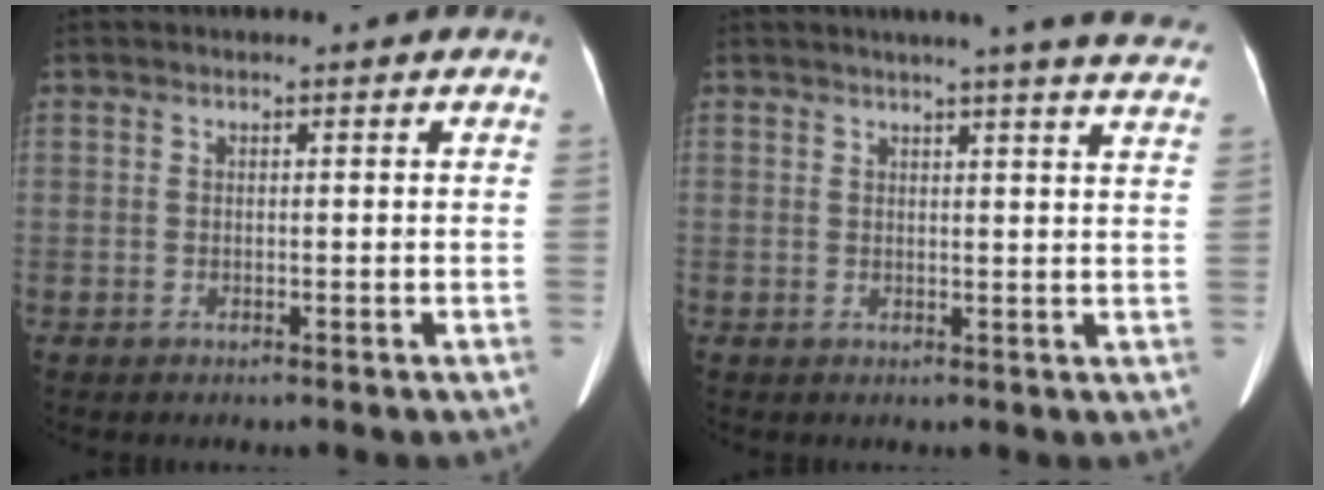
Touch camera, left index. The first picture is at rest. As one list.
[{"total": 15.7, "force": [14.2, 0.7, 6.6], "torque": [-0.080, -0.019, 0.151]}]